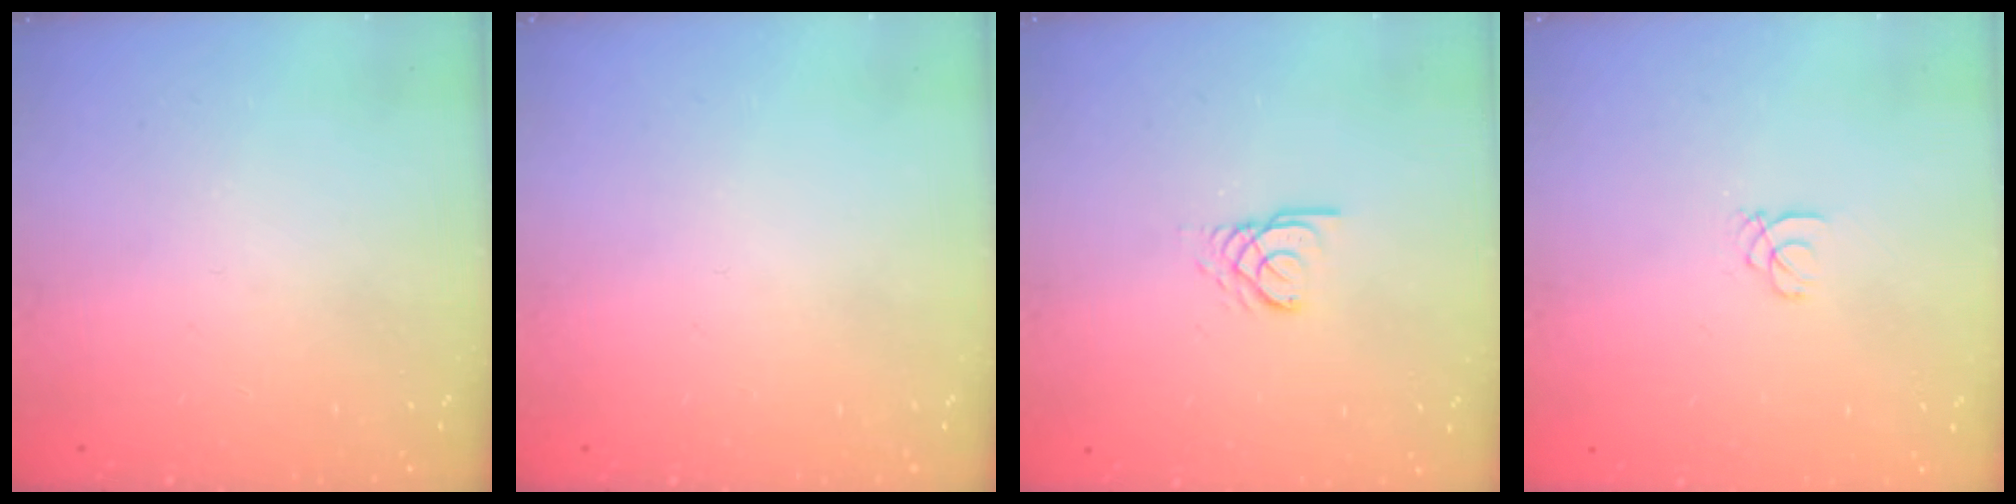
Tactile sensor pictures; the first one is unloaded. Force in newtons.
{"total": 0.0}
{"total": 2.4, "press": 2.4, "slide": 0.1}
{"total": 1.0, "press": 1.0, "slide": 0.1}